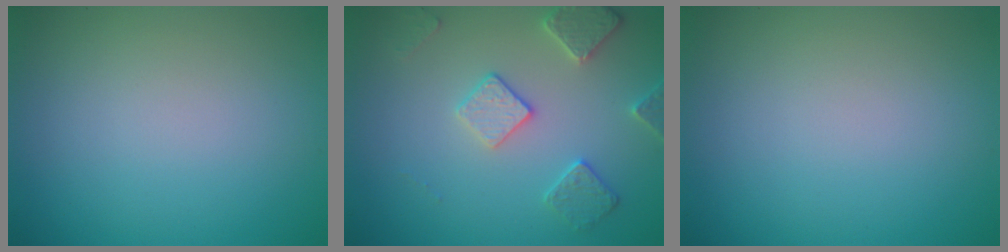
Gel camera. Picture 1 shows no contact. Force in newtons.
{"total": 3.1, "press": 3.1, "slide": 0.4}
{"total": 0.0}